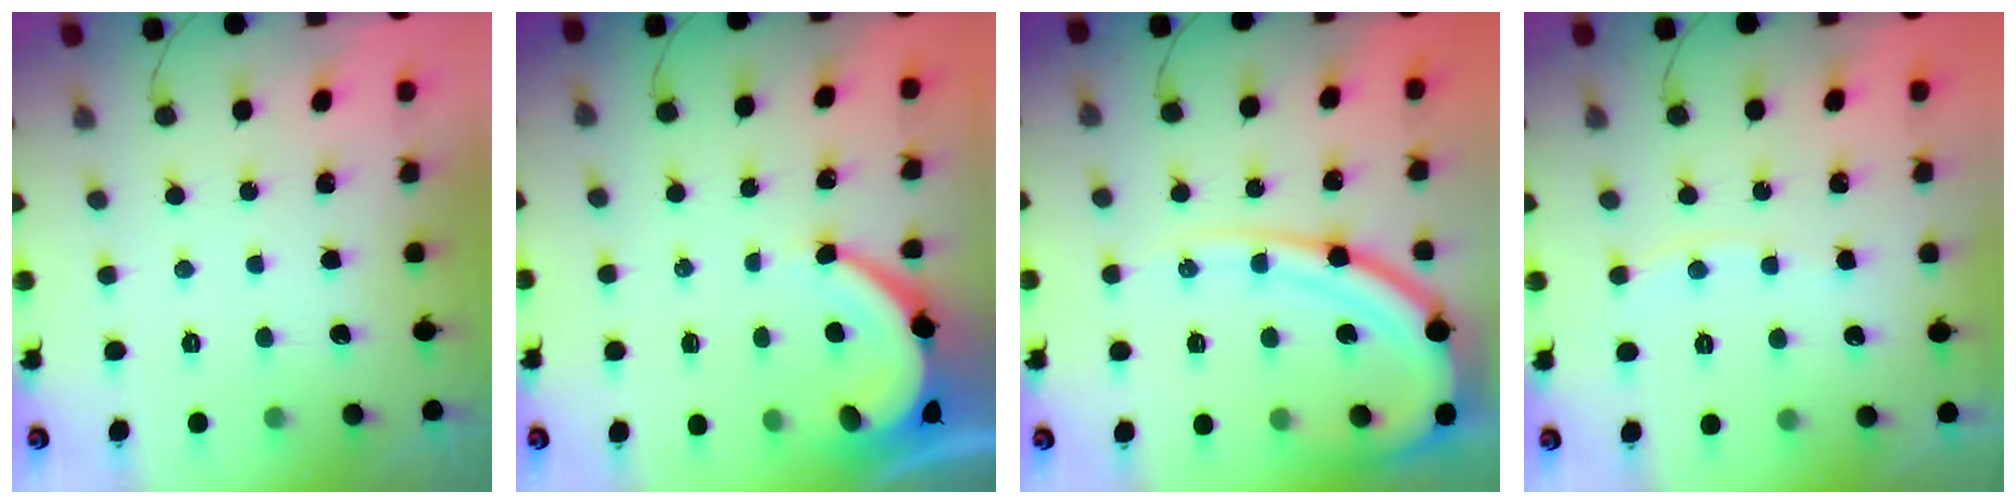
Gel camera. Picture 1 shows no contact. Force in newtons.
{"total": 6.2, "press": 6.2, "slide": 0.7}
{"total": 15.2, "press": 15.1, "slide": 1.5}
{"total": 3.1, "press": 3.1, "slide": 0.5}